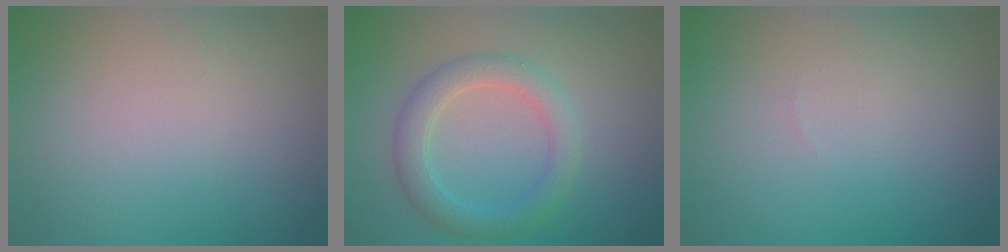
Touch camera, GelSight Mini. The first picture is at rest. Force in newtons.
{"total": 3.5, "press": 3.5, "slide": 0.1}
{"total": 0.0}